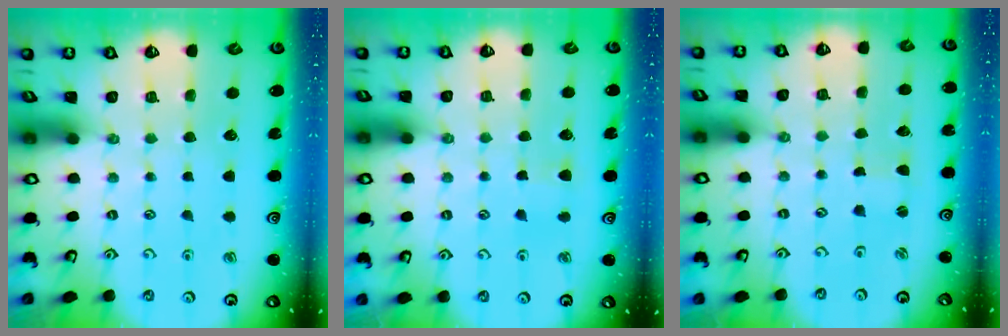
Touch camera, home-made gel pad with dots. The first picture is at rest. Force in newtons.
{"total": 3.9, "press": 3.8, "slide": 0.7}
{"total": 0.0}